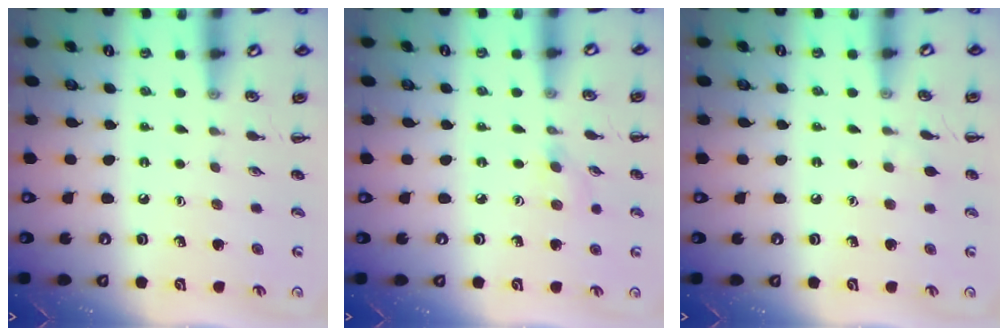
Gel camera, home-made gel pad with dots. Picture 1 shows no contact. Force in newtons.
{"total": 4.3, "press": 4.0, "slide": 1.6}
{"total": 3.9, "press": 3.5, "slide": 1.5}